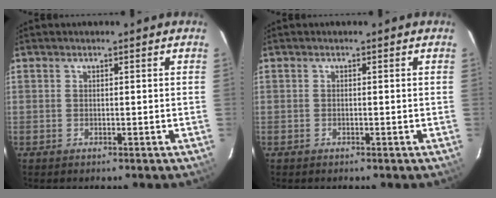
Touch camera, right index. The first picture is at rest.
{"total": 0.0}